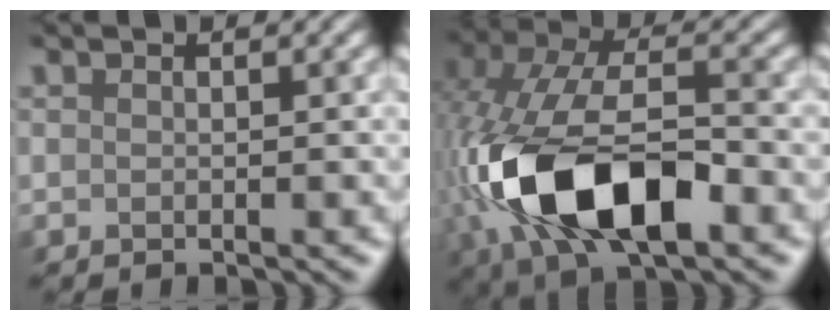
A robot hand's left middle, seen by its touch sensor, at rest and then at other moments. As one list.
[{"total": 12.8, "force": [-4.5, 6.3, 10.2], "torque": [-0.220, 0.006, -0.080]}]